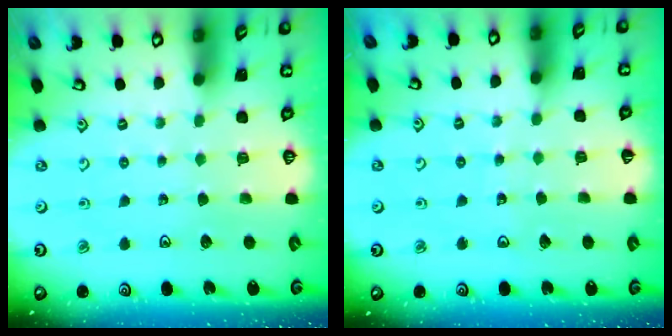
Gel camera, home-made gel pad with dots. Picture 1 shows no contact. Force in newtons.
{"total": 2.9, "press": 2.9, "slide": 0.4}